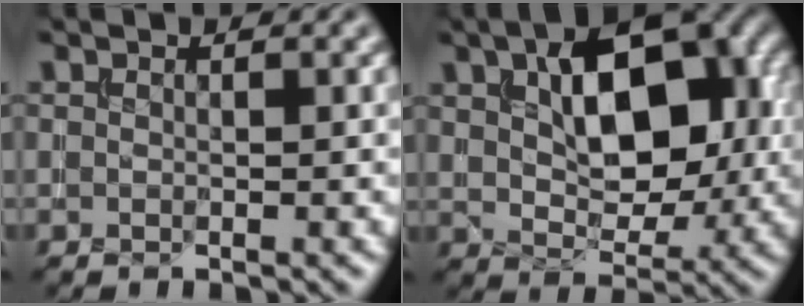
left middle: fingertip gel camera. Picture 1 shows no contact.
{"total": 10.2, "force": [2.5, 5.7, 8.1], "torque": [-0.126, 0.012, 0.042]}